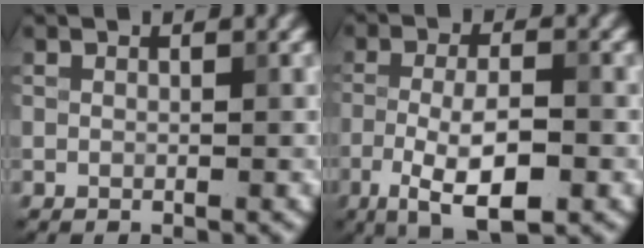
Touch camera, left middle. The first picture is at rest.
{"total": 6.7, "force": [-2.9, 2.0, 5.7], "torque": [-0.104, 0.000, -0.053]}